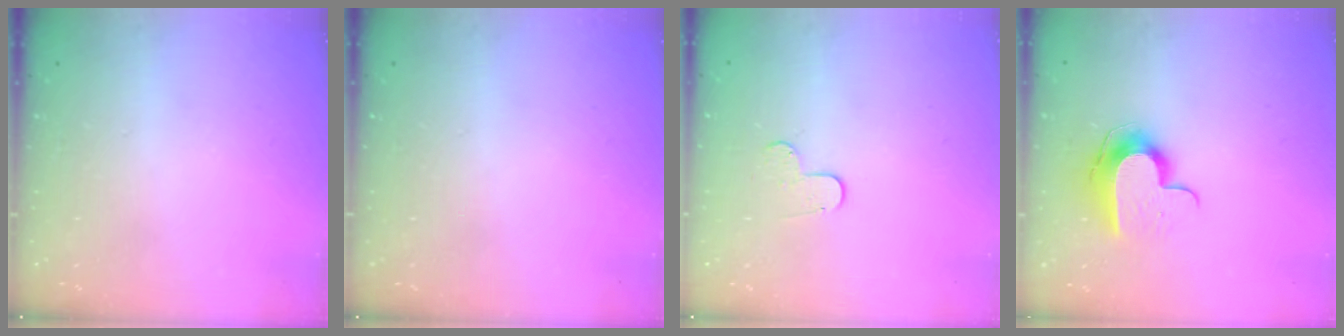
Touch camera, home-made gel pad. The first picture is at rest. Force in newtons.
{"total": 0.0}
{"total": 4.5, "press": 4.5, "slide": 0.4}
{"total": 10.2, "press": 10.2, "slide": 0.6}